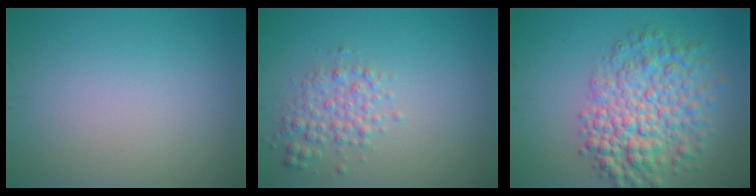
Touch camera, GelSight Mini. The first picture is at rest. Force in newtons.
{"total": 2.5, "press": 2.5, "slide": 0.0}
{"total": 7.4, "press": 7.4, "slide": 0.2}